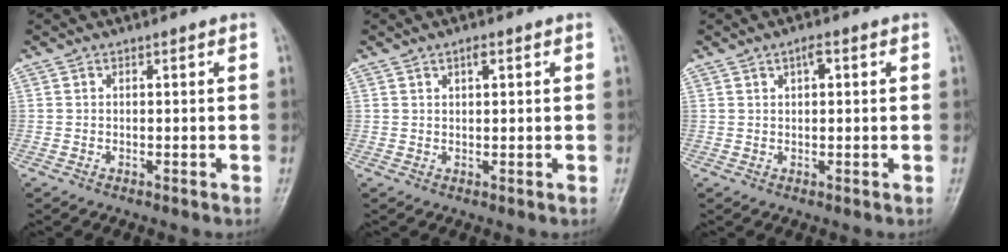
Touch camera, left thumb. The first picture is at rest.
{"total": 1.7, "force": [0.9, 0.7, 1.3], "torque": [-0.018, -0.002, 0.013]}
{"total": 2.1, "force": [0.8, 0.9, 1.7], "torque": [-0.026, 0.001, 0.013]}